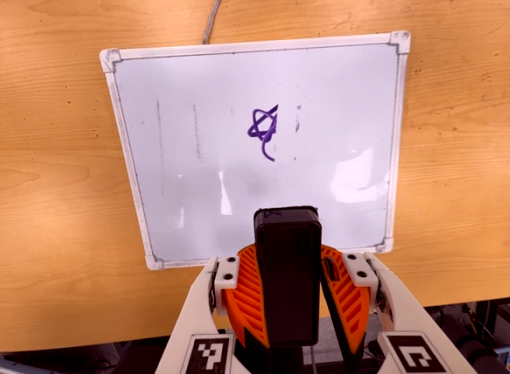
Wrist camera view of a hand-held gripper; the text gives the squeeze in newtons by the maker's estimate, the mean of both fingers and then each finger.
{"total": 9.9, "left": 10.2, "right": 9.6}